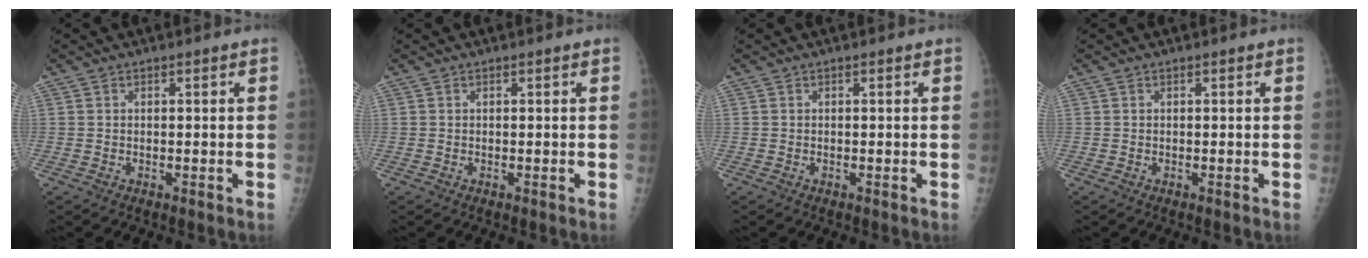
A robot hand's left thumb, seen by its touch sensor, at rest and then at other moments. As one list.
[{"total": 0.0}, {"total": 0.0}, {"total": 0.0}]